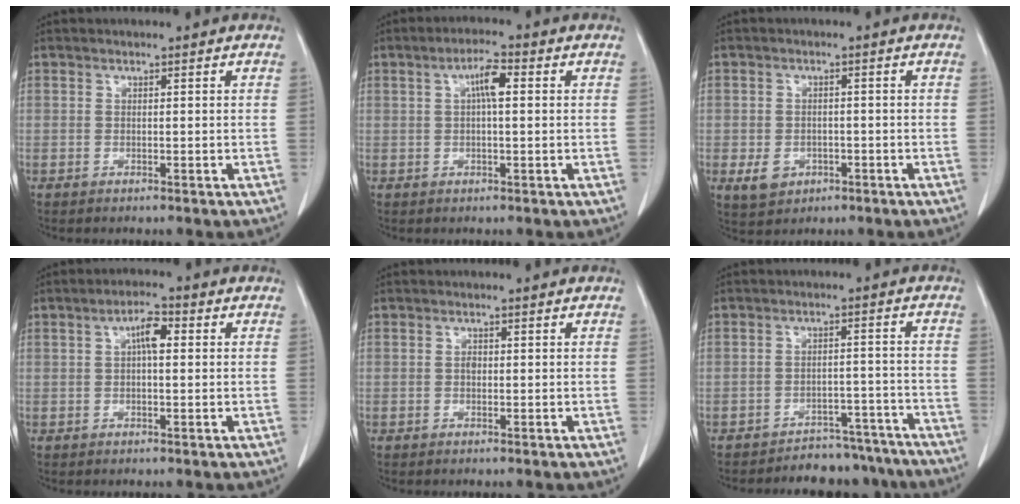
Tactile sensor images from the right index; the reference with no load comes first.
{"total": 4.1, "force": [0.9, 0.8, 3.9], "torque": [-0.071, 0.011, 0.012]}
{"total": 4.1, "force": [-1.5, 3.4, 1.7], "torque": [-0.028, 0.002, -0.010]}
{"total": 3.8, "force": [0.8, 1.2, 3.5], "torque": [-0.062, 0.013, 0.011]}
{"total": 0.8, "force": [0.0, 0.6, 0.6], "torque": [-0.012, 0.002, -0.002]}
{"total": 10.1, "force": [-9.4, 3.7, 0.4], "torque": [0.022, 0.033, -0.113]}